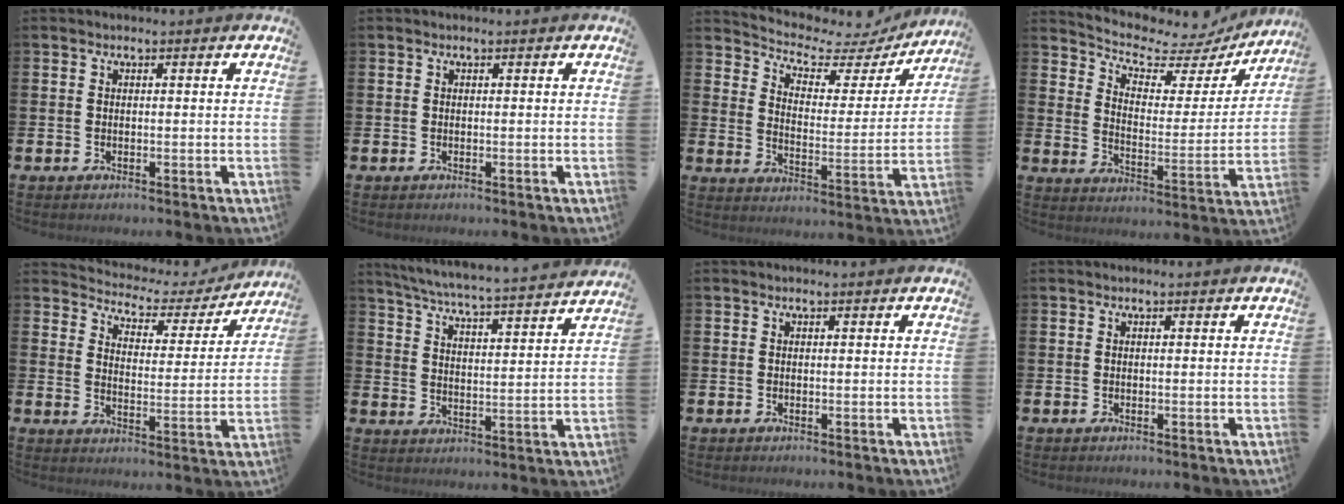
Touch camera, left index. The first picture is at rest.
{"total": 0.0}
{"total": 5.5, "force": [5.0, 2.0, 1.2], "torque": [-0.050, -0.045, 0.078]}
{"total": 6.5, "force": [6.0, 2.2, 1.6], "torque": [-0.063, -0.054, 0.096]}
{"total": 3.7, "force": [3.3, 1.6, 0.3], "torque": [-0.035, -0.030, 0.048]}
{"total": 6.3, "force": [6.1, -0.2, 1.6], "torque": [-0.056, -0.049, 0.104]}
{"total": 0.0}
{"total": 0.0}